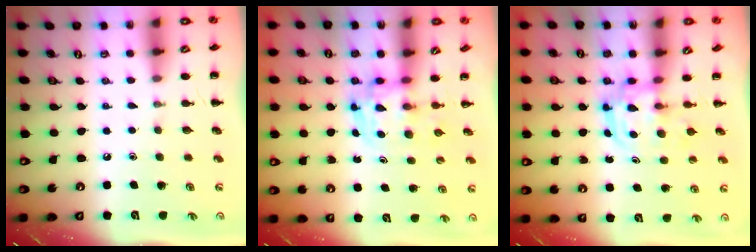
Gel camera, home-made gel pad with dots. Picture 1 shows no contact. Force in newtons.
{"total": 3.6, "press": 3.5, "slide": 0.6}
{"total": 2.9, "press": 2.9, "slide": 0.3}